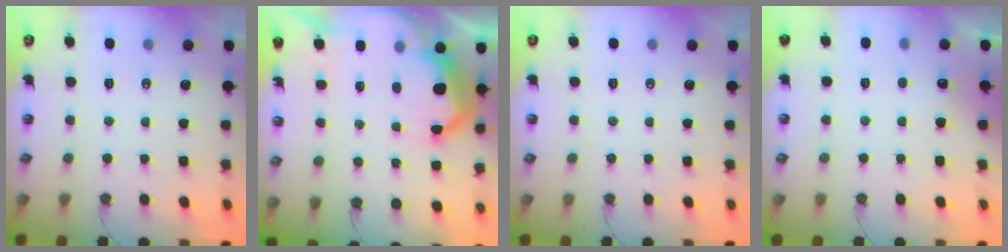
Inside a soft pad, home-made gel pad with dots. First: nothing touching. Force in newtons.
{"total": 14.4, "press": 14.3, "slide": 1.0}
{"total": 0.0}
{"total": 5.3, "press": 5.2, "slide": 1.2}